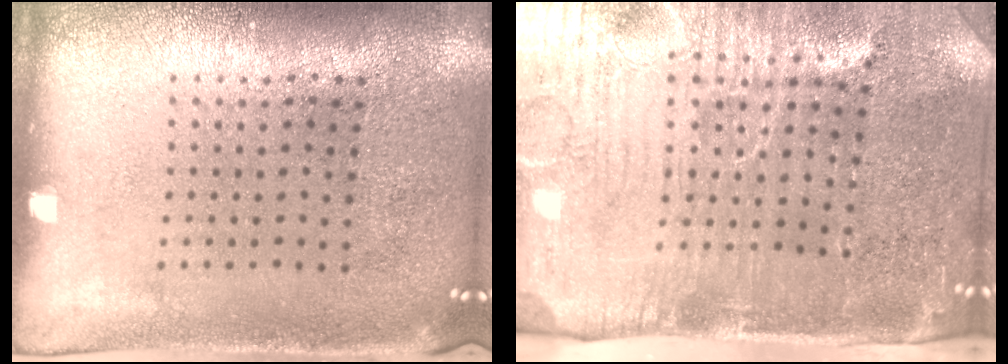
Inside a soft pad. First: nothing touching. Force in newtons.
{"total": 5.1, "press": 4.4, "slide": 2.6}